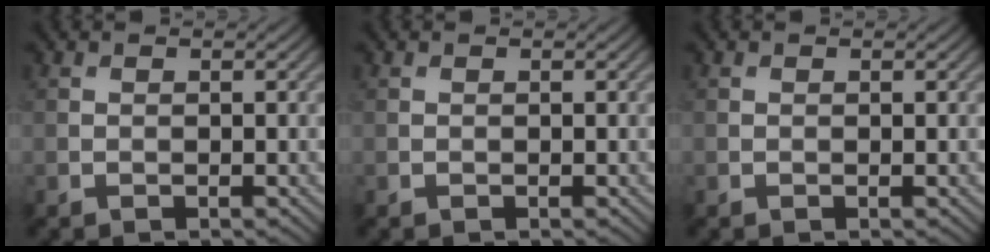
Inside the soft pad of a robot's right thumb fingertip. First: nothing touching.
{"total": 0.0}
{"total": 0.0}